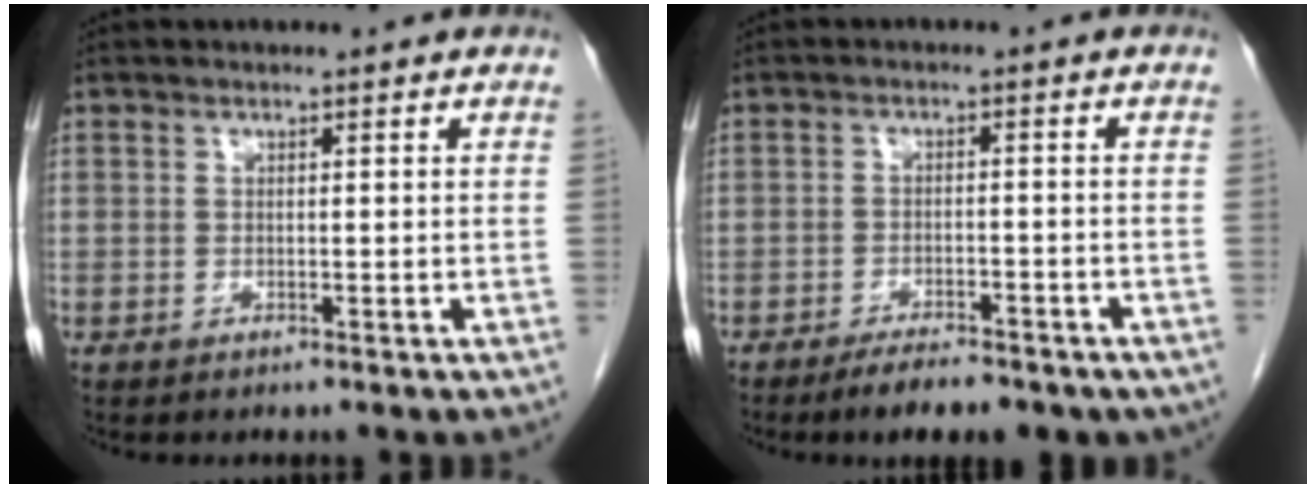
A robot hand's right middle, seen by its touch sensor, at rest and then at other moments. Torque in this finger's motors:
{"motor_torque": [1.10, -1.04, 0.18, 0.04]}